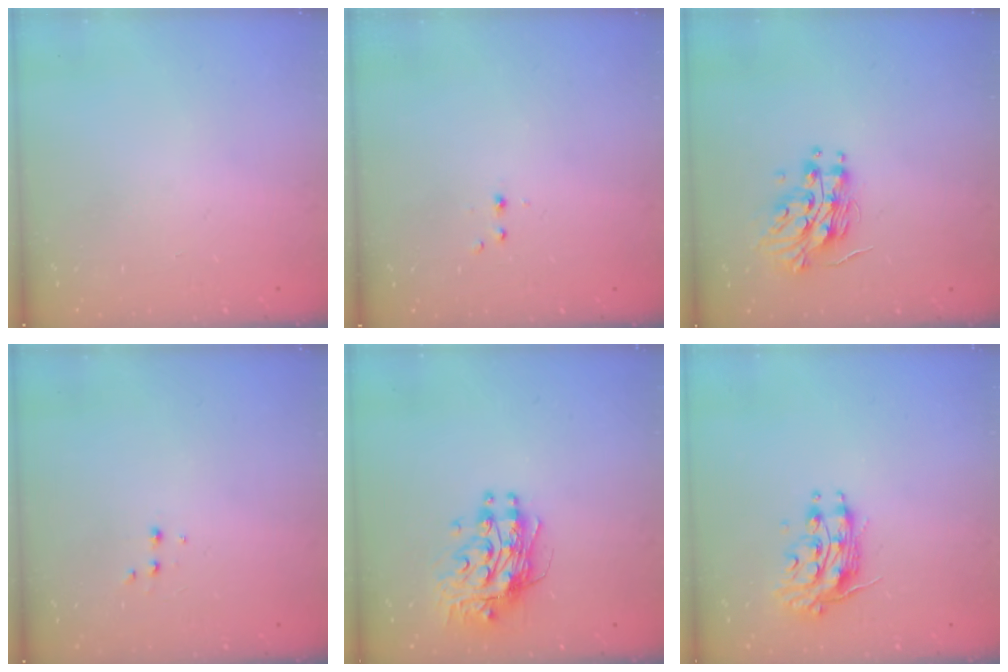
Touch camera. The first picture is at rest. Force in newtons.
{"total": 2.2, "press": 1.9, "slide": 1.0}
{"total": 12.2, "press": 12.1, "slide": 1.2}
{"total": 1.9, "press": 1.9, "slide": 0.2}
{"total": 10.1, "press": 10.1, "slide": 0.8}
{"total": 10.9, "press": 10.9, "slide": 0.5}